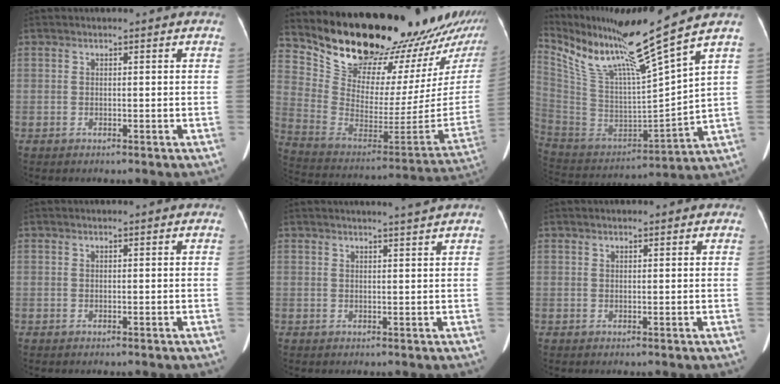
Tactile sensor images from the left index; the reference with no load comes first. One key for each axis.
{"total": 27.2, "fx": 24.0, "fy": 6.0, "fz": 11.2, "tx": -0.181, "ty": -0.108, "tz": 0.340}
{"total": 17.6, "fx": 13.1, "fy": -1.2, "fz": 11.7, "tx": -0.226, "ty": -0.013, "tz": 0.251}
{"total": 0.0}
{"total": 3.2, "fx": 2.8, "fy": -1.0, "fz": 1.1, "tx": -0.015, "ty": -0.005, "tz": 0.035}
{"total": 2.0, "fx": 1.6, "fy": 0.7, "fz": 1.0, "tx": -0.013, "ty": 0.018, "tz": 0.018}